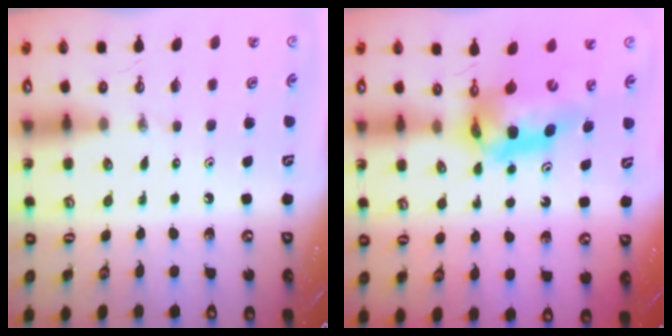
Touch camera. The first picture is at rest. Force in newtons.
{"total": 10.8, "press": 10.8, "slide": 1.1}